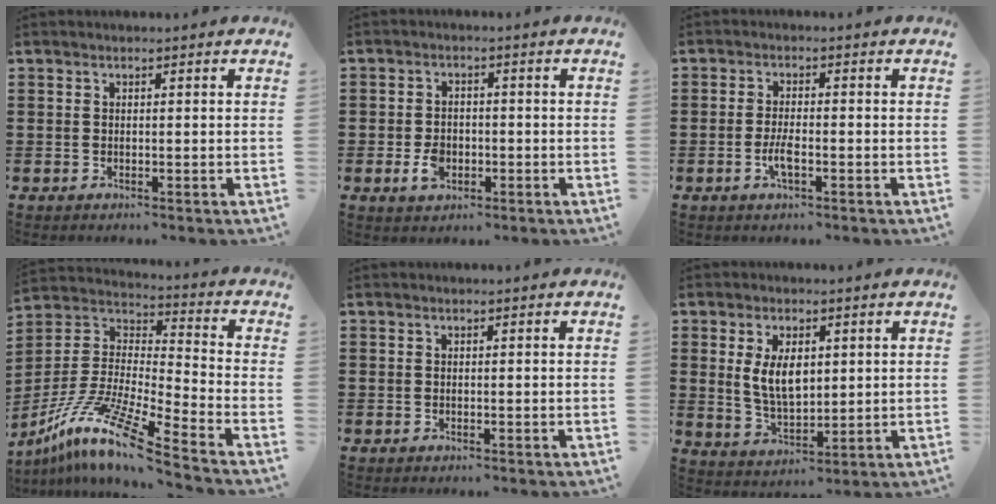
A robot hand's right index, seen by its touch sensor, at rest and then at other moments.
{"total": 3.5, "force": [-1.1, 2.3, 2.4], "torque": [-0.054, -0.001, -0.021]}
{"total": 3.1, "force": [-1.2, 0.8, 2.8], "torque": [-0.063, -0.004, -0.026]}
{"total": 12.8, "force": [-10.1, 0.2, 7.8], "torque": [-0.167, -0.002, -0.201]}
{"total": 0.0}
{"total": 6.7, "force": [1.5, 3.7, 5.4], "torque": [-0.100, 0.003, 0.023]}